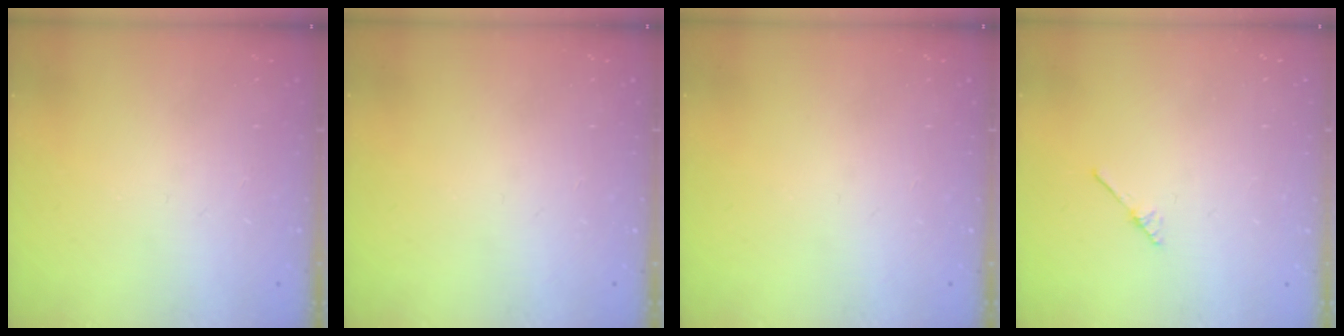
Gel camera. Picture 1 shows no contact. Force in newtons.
{"total": 0.0}
{"total": 0.0}
{"total": 2.0, "press": 2.0, "slide": 0.2}